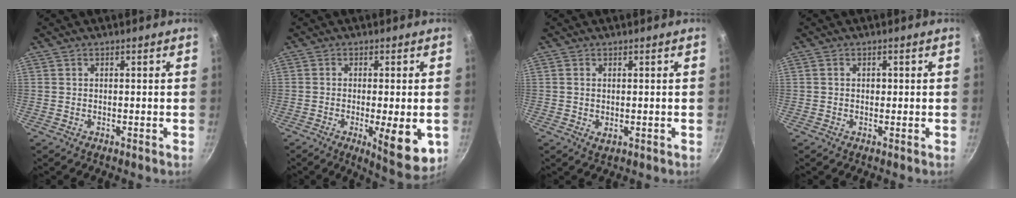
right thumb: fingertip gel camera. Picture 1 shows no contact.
{"total": 10.6, "force": [-2.6, 2.9, 9.8], "torque": [-0.127, -0.005, -0.028]}
{"total": 1.8, "force": [0.0, 1.1, 1.4], "torque": [-0.024, -0.004, 0.001]}
{"total": 1.0, "force": [0.0, 0.8, 0.6], "torque": [-0.005, 0.005, 0.000]}